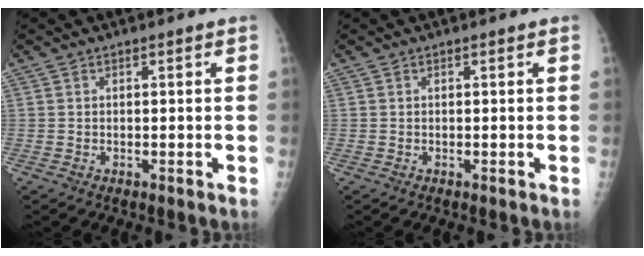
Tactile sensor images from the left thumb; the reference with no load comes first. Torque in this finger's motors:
{"motor_torque": [0.14, 0.03, 0.09, 0.05, 0.03]}